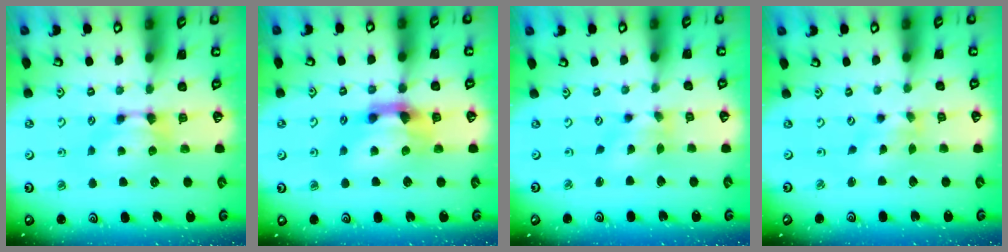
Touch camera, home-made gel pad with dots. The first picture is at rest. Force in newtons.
{"total": 5.2, "press": 4.7, "slide": 2.2}
{"total": 1.7, "press": 1.0, "slide": 1.4}
{"total": 1.5, "press": 1.0, "slide": 1.1}